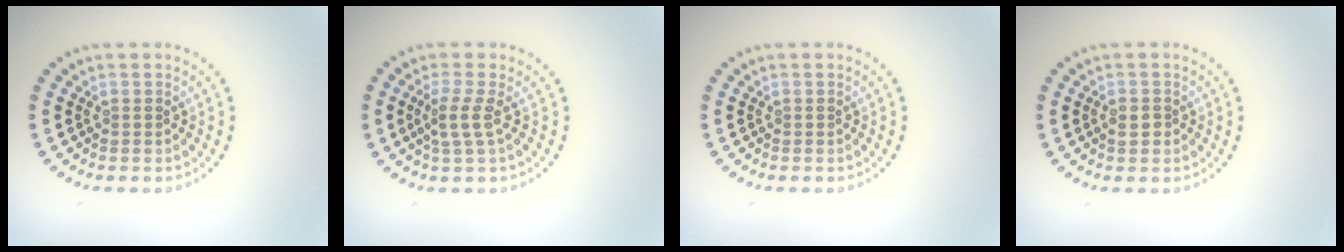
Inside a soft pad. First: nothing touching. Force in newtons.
{"total": 2.0, "press": 1.6, "slide": 1.3}
{"total": 0.0}
{"total": 1.2, "press": 1.2, "slide": 0.4}